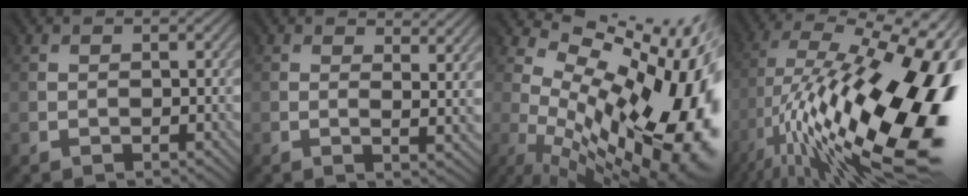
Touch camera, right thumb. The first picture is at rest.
{"total": 2.5, "force": [1.6, 0.2, 2.0], "torque": [-0.048, -0.002, 0.022]}
{"total": 19.3, "force": [1.2, 8.8, 17.1], "torque": [-0.203, -0.020, 0.033]}
{"total": 20.1, "force": [-1.7, 7.3, 18.7], "torque": [-0.325, 0.005, -0.040]}